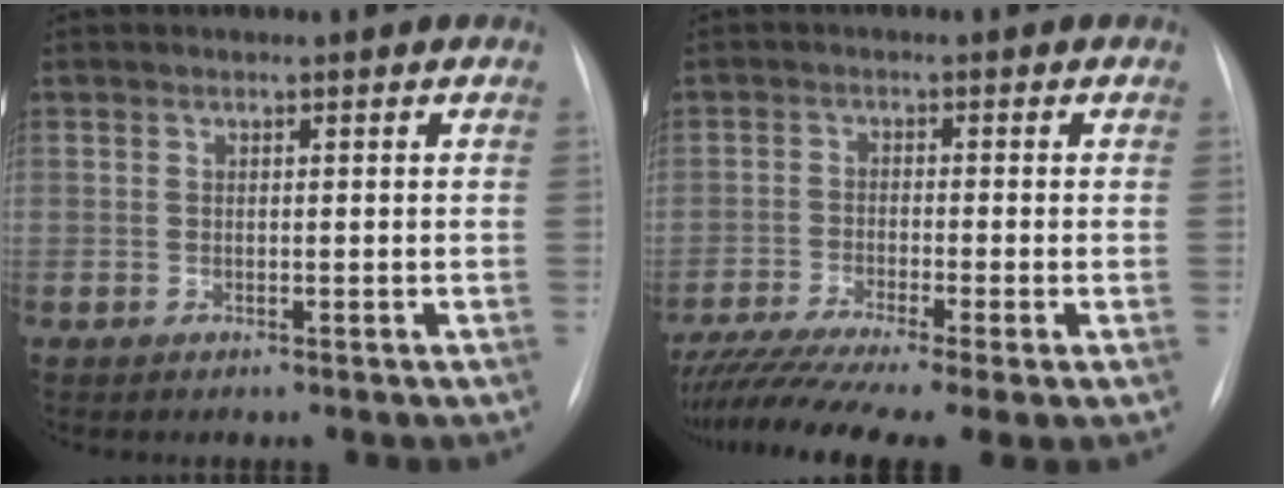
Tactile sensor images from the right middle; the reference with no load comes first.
{"total": 11.4, "force": [-8.6, 0.4, 7.6], "torque": [-0.134, -0.024, -0.142]}